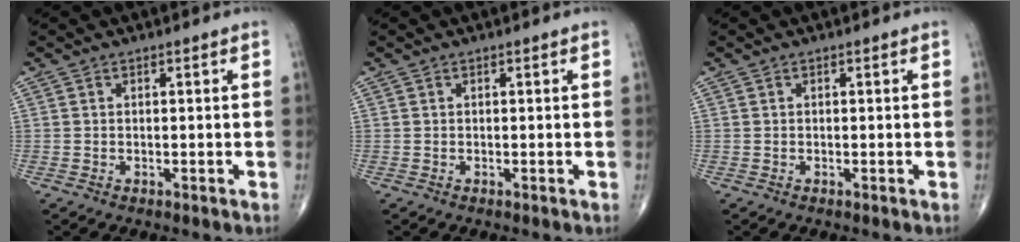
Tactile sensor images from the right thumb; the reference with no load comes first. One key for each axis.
{"total": 0.0}
{"total": 0.0}